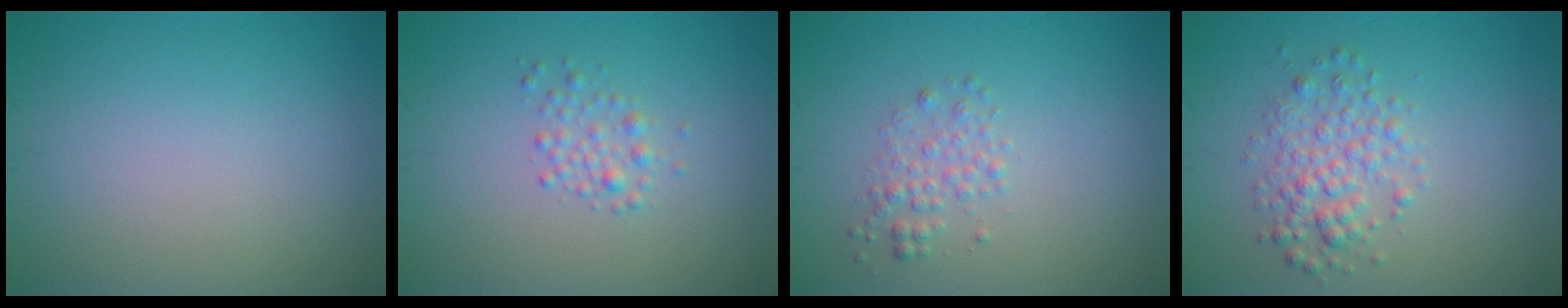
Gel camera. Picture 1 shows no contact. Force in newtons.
{"total": 1.6, "press": 1.6, "slide": 0.0}
{"total": 1.7, "press": 1.7, "slide": 0.0}
{"total": 3.1, "press": 3.1, "slide": 0.1}